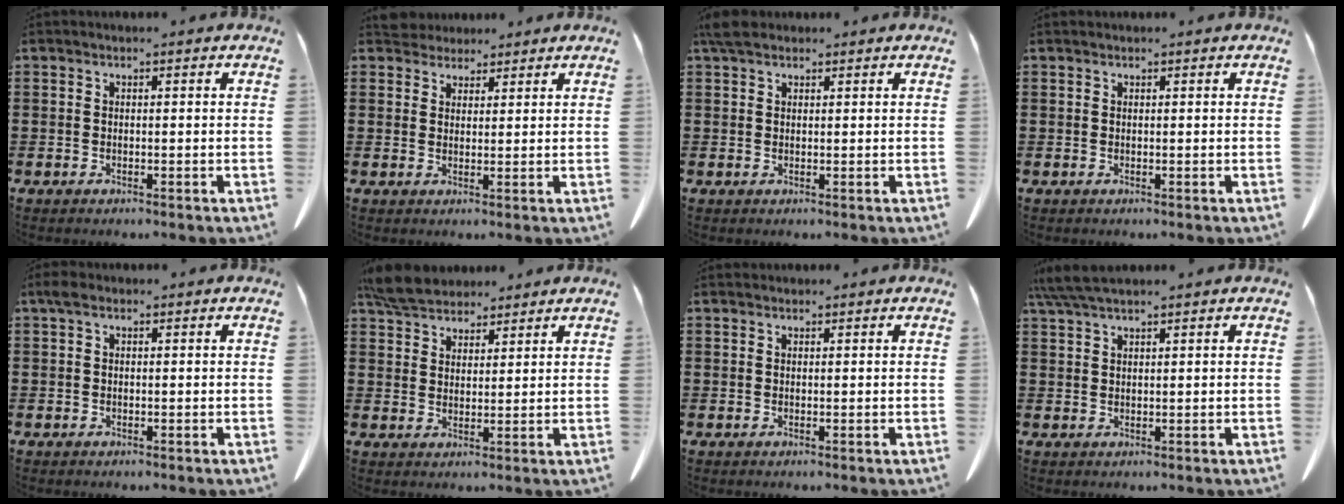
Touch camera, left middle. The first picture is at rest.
{"total": 2.8, "force": [2.6, 0.9, -0.1], "torque": [0.002, -0.005, 0.051]}
{"total": 2.9, "force": [2.2, 1.4, 1.4], "torque": [-0.034, 0.006, 0.043]}
{"total": 0.0}
{"total": 1.2, "force": [0.3, 0.8, 0.9], "torque": [-0.023, 0.004, 0.006]}
{"total": 5.8, "force": [5.2, 2.2, 1.5], "torque": [-0.047, -0.005, 0.101]}
{"total": 0.6, "force": [0.5, 0.2, 0.0], "torque": [-0.002, -0.001, 0.012]}
{"total": 4.3, "force": [3.4, 0.3, 2.6], "torque": [-0.059, -0.003, 0.065]}